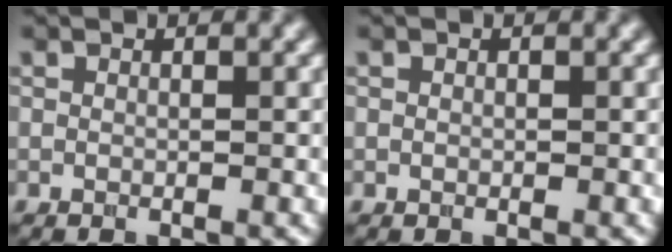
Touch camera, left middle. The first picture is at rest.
{"total": 0.0}